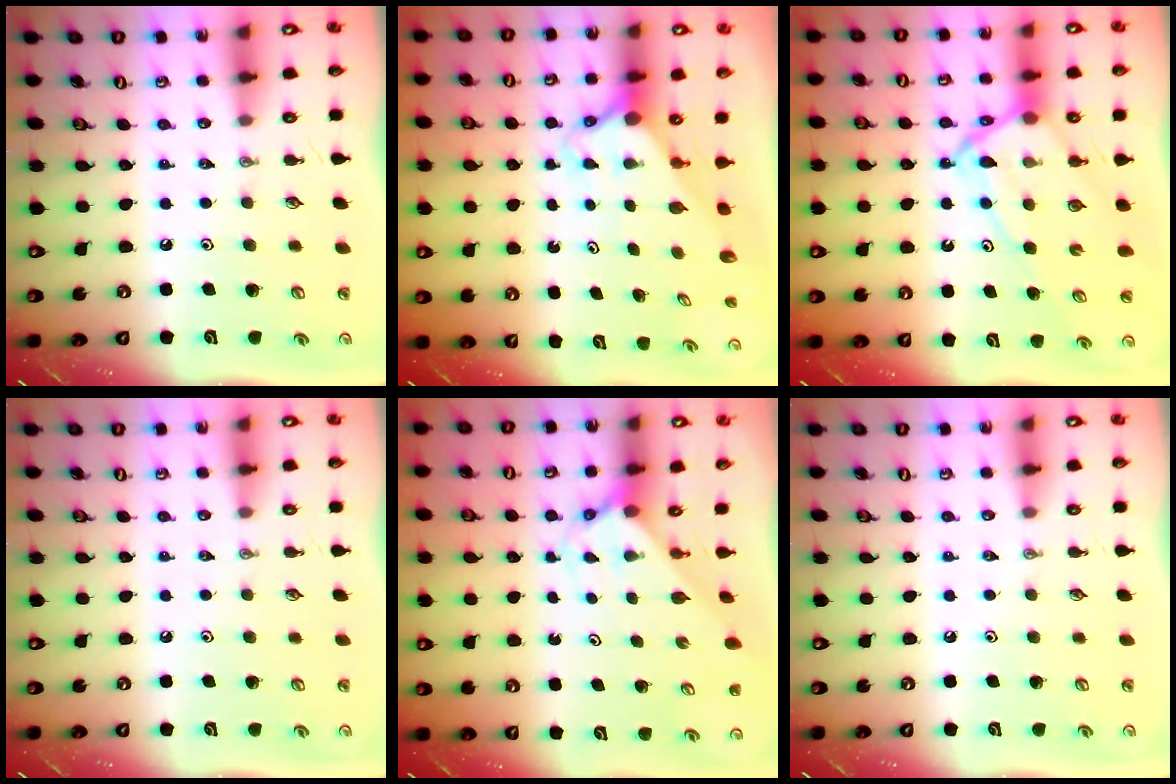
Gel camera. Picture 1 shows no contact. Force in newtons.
{"total": 2.5, "press": 2.5, "slide": 0.2}
{"total": 11.8, "press": 11.8, "slide": 1.2}
{"total": 0.0}
{"total": 2.3, "press": 2.3, "slide": 0.2}
{"total": 0.0}